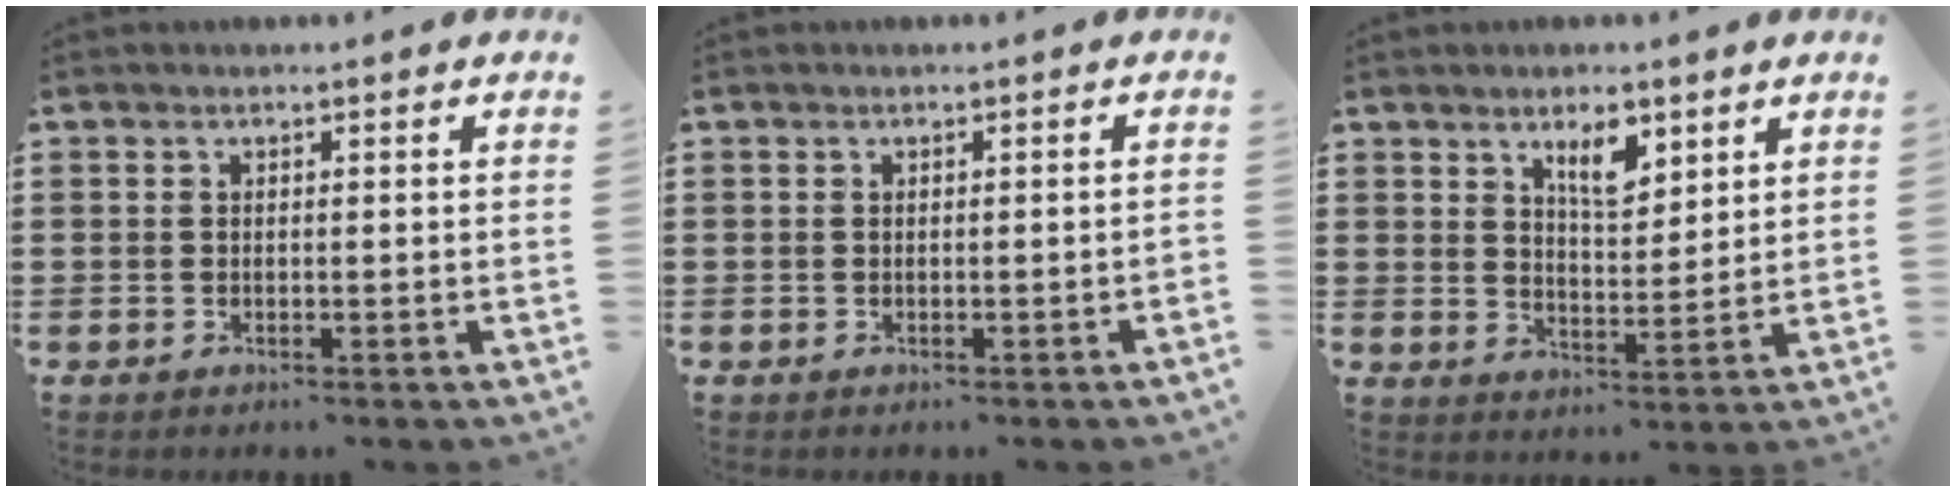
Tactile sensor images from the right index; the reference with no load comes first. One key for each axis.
{"total": 0.5, "fx": -0.4, "fy": 0.1, "fz": 0.3, "tx": -0.008, "ty": -0.003, "tz": -0.006}
{"total": 5.6, "fx": 3.4, "fy": 2.2, "fz": 3.9, "tx": -0.061, "ty": -0.004, "tz": 0.055}